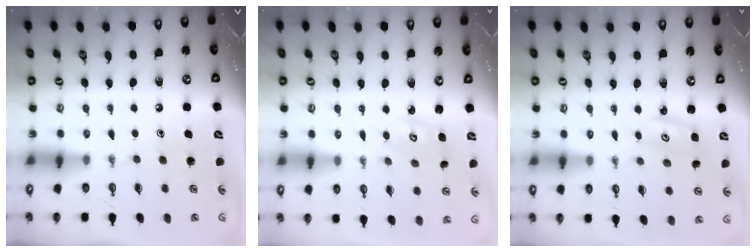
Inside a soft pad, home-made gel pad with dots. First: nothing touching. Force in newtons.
{"total": 2.7, "press": 2.7, "slide": 0.3}
{"total": 2.7, "press": 2.7, "slide": 0.3}